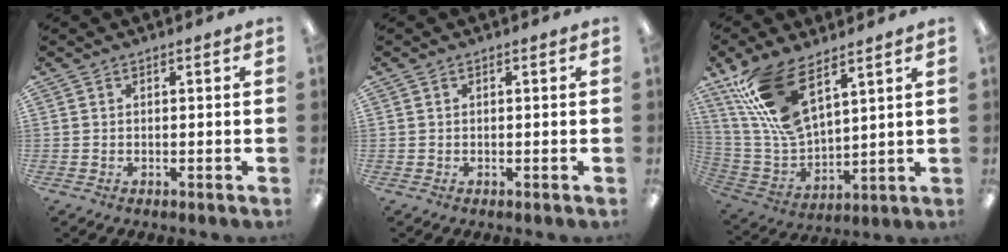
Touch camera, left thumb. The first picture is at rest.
{"total": 0.0}
{"total": 18.5, "force": [10.9, 8.5, 12.2], "torque": [-0.277, -0.035, 0.200]}